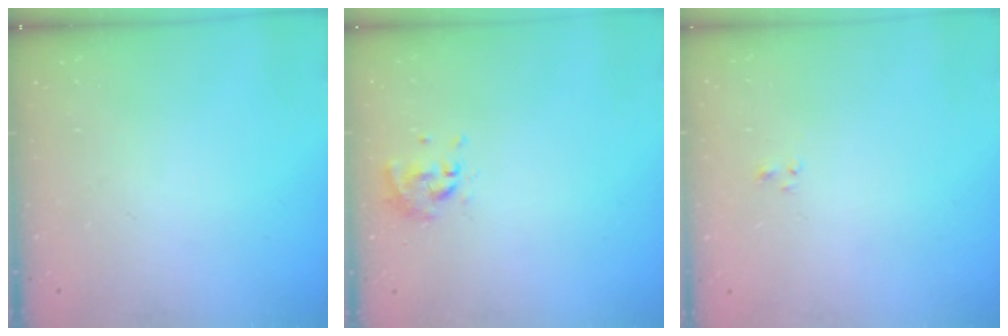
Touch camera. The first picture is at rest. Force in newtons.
{"total": 0.0}
{"total": 1.2, "press": 1.0, "slide": 0.6}